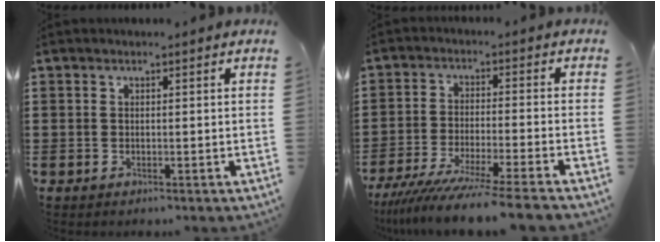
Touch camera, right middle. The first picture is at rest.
{"total": 7.5, "force": [-6.7, -0.8, 3.3], "torque": [-0.065, -0.020, -0.127]}